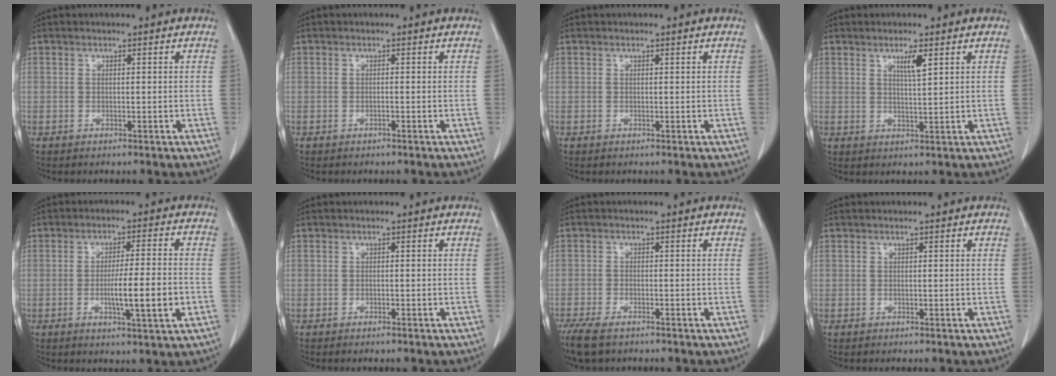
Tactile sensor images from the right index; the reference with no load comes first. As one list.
[{"total": 0.0}, {"total": 0.0}, {"total": 3.0, "force": [1.6, 0.1, 2.5], "torque": [-0.046, -0.005, 0.029]}, {"total": 8.1, "force": [-2.0, 0.2, 7.9], "torque": [-0.127, -0.006, -0.031]}, {"total": 0.9, "force": [-0.7, 0.0, 0.5], "torque": [-0.013, -0.002, -0.010]}, {"total": 6.9, "force": [-5.3, 2.3, 3.9], "torque": [-0.069, -0.015, -0.089]}, {"total": 0.0}]